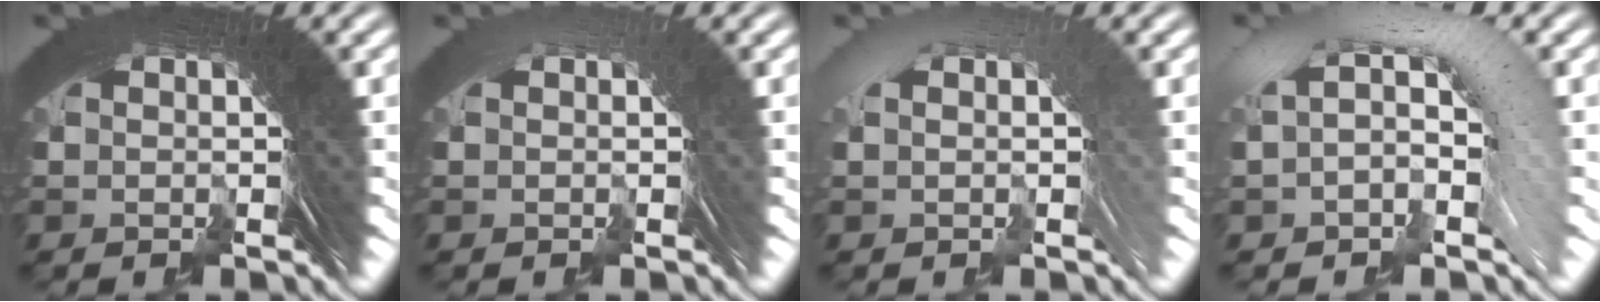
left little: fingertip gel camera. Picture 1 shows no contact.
{"total": 2.8, "force": [0.5, -0.6, -2.7], "torque": [0.042, 0.011, 0.004]}
{"total": 14.8, "force": [1.8, -7.8, -12.5], "torque": [0.213, 0.045, 0.016]}
{"total": 27.1, "force": [-0.1, -12.7, -23.9], "torque": [0.360, 0.066, -0.029]}